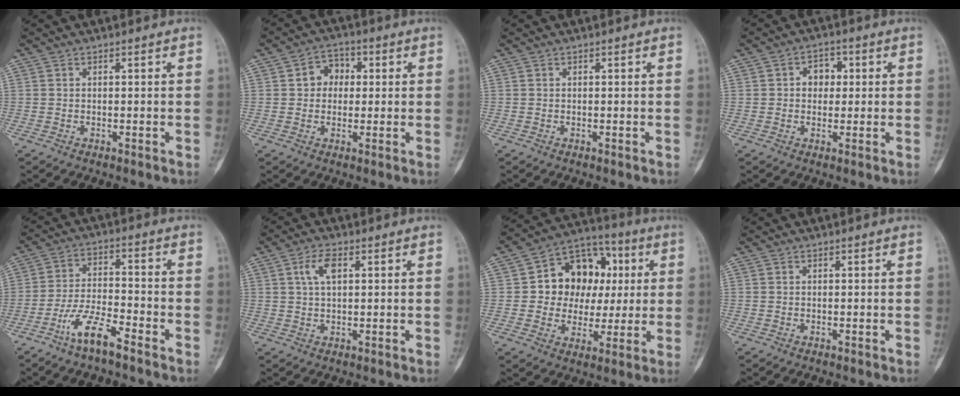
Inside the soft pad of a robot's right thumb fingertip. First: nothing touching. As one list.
[{"total": 5.7, "force": [0.8, 4.8, 3.0], "torque": [-0.015, 0.012, 0.005]}, {"total": 0.0}, {"total": 4.6, "force": [0.6, 3.7, 2.7], "torque": [-0.010, 0.009, 0.004]}, {"total": 8.5, "force": [-5.8, 2.0, 5.9], "torque": [-0.123, 0.032, -0.112]}, {"total": 4.4, "force": [1.4, 2.1, 3.6], "torque": [-0.070, 0.006, 0.026]}, {"total": 15.8, "force": [2.4, 12.7, 9.1], "torque": [-0.078, 0.019, 0.038]}, {"total": 0.0}]